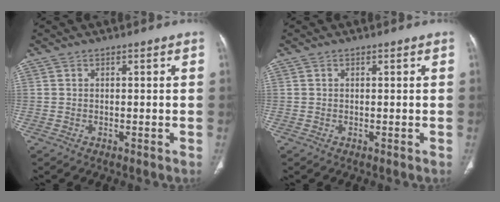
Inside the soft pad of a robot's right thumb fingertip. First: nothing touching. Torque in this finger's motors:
{"motor_torque": [-0.43, 0.17, -0.35, 0.26, -0.02]}